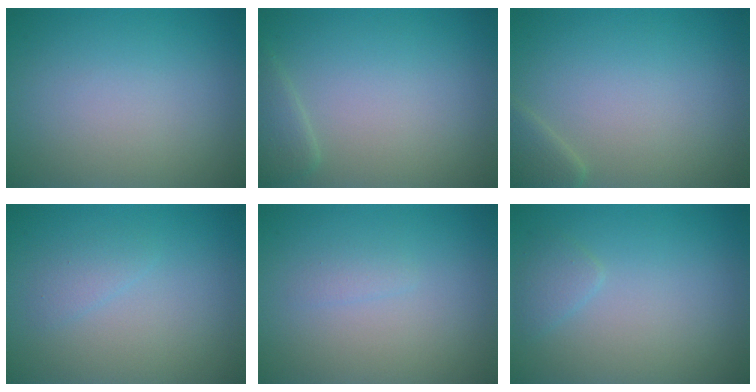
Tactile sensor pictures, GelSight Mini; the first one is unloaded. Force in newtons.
{"total": 1.6, "press": 1.6, "slide": 0.1}
{"total": 1.7, "press": 1.7, "slide": 0.1}
{"total": 1.1, "press": 1.1, "slide": 0.1}
{"total": 0.7, "press": 0.7, "slide": 0.0}
{"total": 1.2, "press": 1.2, "slide": 0.1}